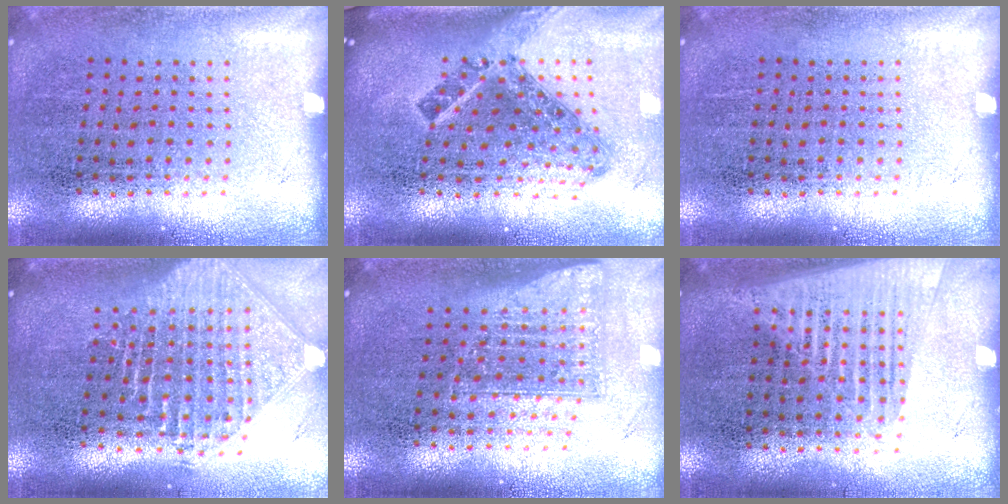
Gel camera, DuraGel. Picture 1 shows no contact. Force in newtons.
{"total": 1.8, "press": 1.3, "slide": 1.3}
{"total": 0.0}
{"total": 2.4, "press": 1.9, "slide": 1.5}
{"total": 1.6, "press": 1.2, "slide": 1.1}
{"total": 1.6, "press": 1.4, "slide": 0.6}